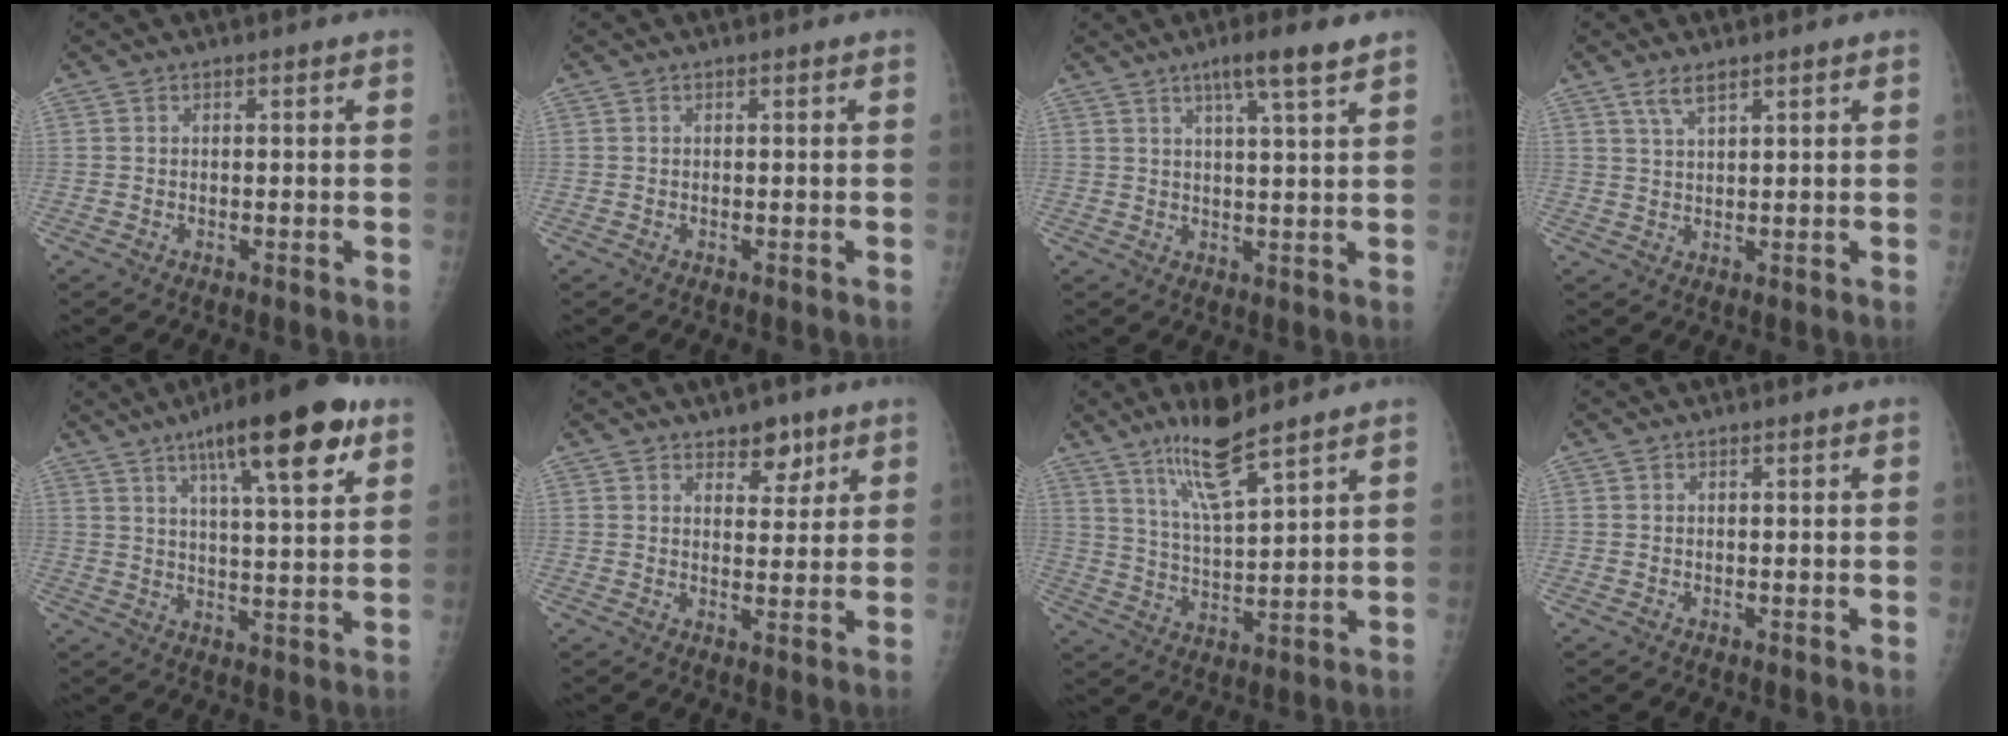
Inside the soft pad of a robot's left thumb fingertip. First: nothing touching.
{"total": 0.0}
{"total": 6.4, "force": [4.0, 0.0, 5.0], "torque": [-0.083, -0.017, 0.066]}
{"total": 3.0, "force": [2.1, 0.8, 2.0], "torque": [-0.040, -0.005, 0.045]}
{"total": 16.1, "force": [8.6, 3.7, 13.1], "torque": [-0.180, -0.029, 0.128]}
{"total": 4.8, "force": [3.1, 2.8, 2.3], "torque": [-0.002, -0.019, 0.045]}
{"total": 10.0, "force": [7.3, 1.3, 6.7], "torque": [-0.126, -0.051, 0.144]}
{"total": 0.0}